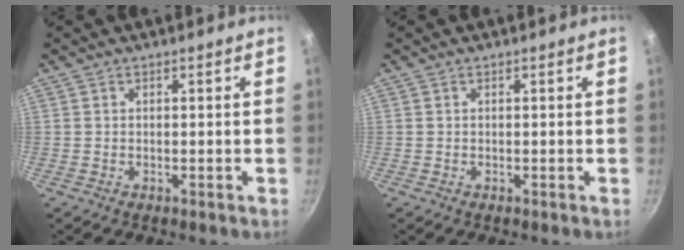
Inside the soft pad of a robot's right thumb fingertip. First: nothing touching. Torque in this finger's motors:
{"motor_torque": [-0.01, 0.00, -0.01, 0.01, 0.01]}